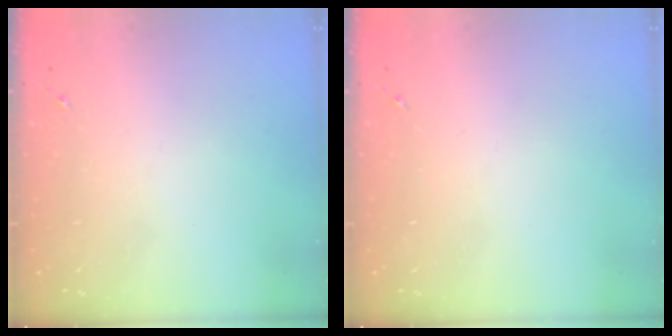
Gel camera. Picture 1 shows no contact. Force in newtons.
{"total": 0.0}